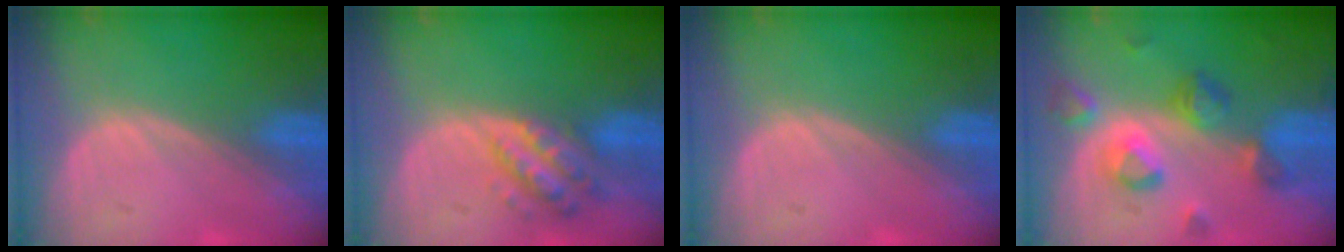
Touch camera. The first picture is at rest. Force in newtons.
{"total": 6.3, "press": 5.7, "slide": 2.7}
{"total": 0.0}
{"total": 8.0, "press": 7.7, "slide": 2.2}